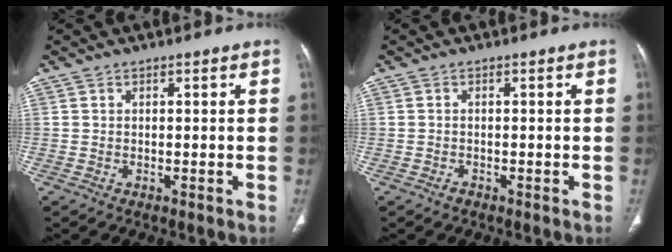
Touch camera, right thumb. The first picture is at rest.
{"total": 0.6, "force": [-0.5, 0.3, 0.2], "torque": [-0.005, 0.000, -0.010]}